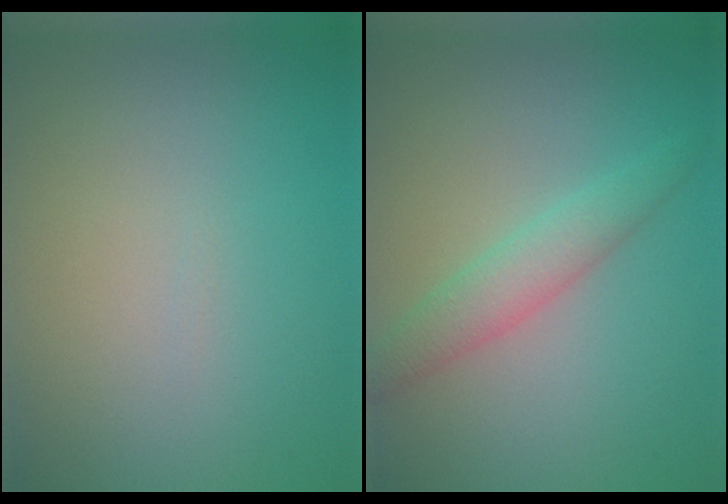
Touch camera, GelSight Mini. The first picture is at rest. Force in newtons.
{"total": 2.9, "press": 2.8, "slide": 0.1}